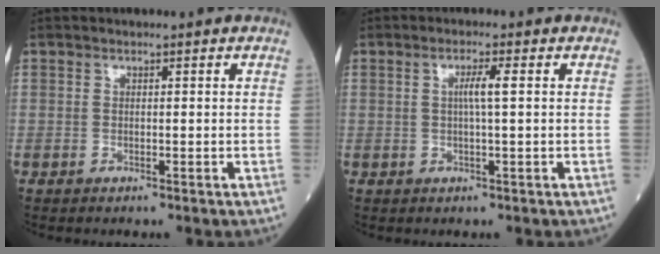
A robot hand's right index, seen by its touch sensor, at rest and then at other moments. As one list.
[{"total": 2.7, "force": [0.4, -0.3, 2.6], "torque": [-0.049, 0.000, 0.004]}]